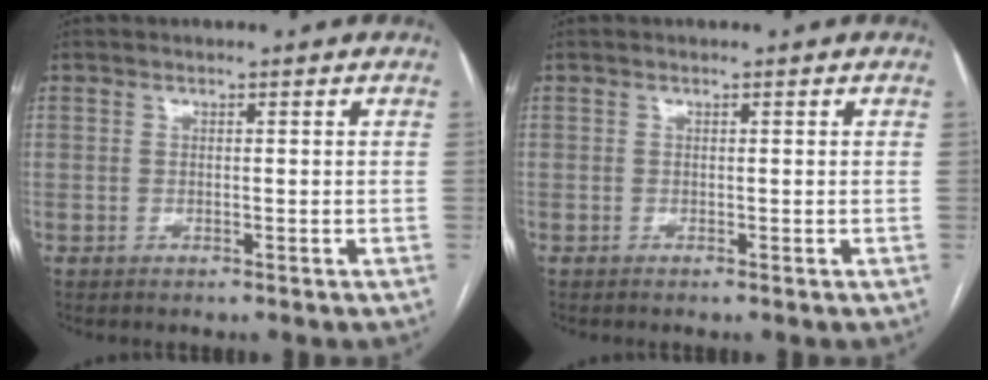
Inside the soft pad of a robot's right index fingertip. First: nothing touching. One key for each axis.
{"total": 0.0}